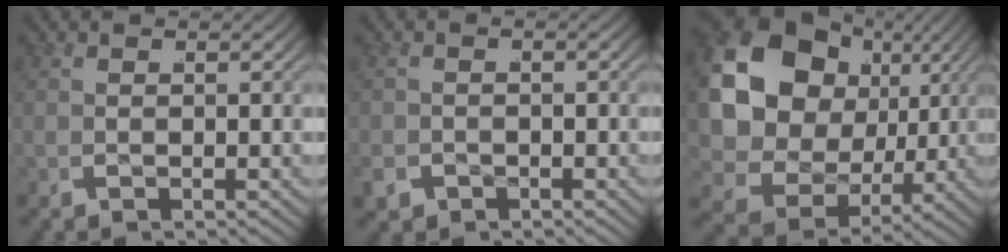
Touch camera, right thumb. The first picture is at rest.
{"total": 2.1, "force": [-1.6, 1.3, 0.2], "torque": [-0.009, -0.011, -0.021]}
{"total": 16.2, "force": [0.9, 12.3, 10.5], "torque": [-0.252, -0.036, 0.025]}